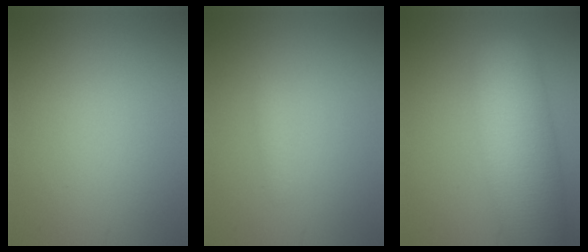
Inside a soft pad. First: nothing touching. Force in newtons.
{"total": 0.7, "press": 0.7, "slide": 0.1}
{"total": 10.5, "press": 10.5, "slide": 0.8}